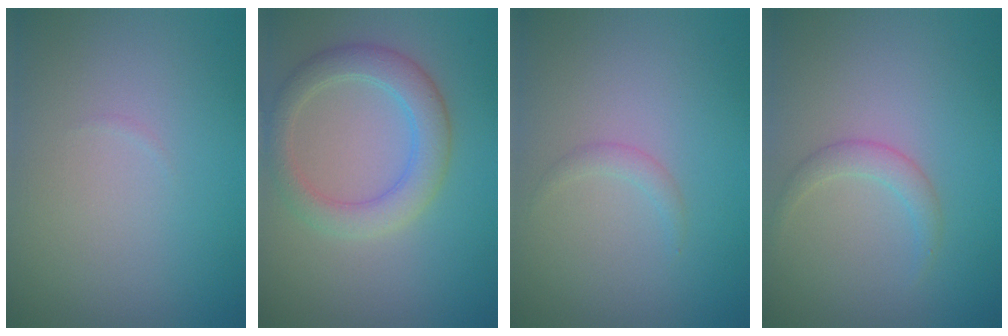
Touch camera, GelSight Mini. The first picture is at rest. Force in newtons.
{"total": 3.9, "press": 3.9, "slide": 0.5}
{"total": 0.9, "press": 0.9, "slide": 0.1}
{"total": 1.6, "press": 1.6, "slide": 0.0}